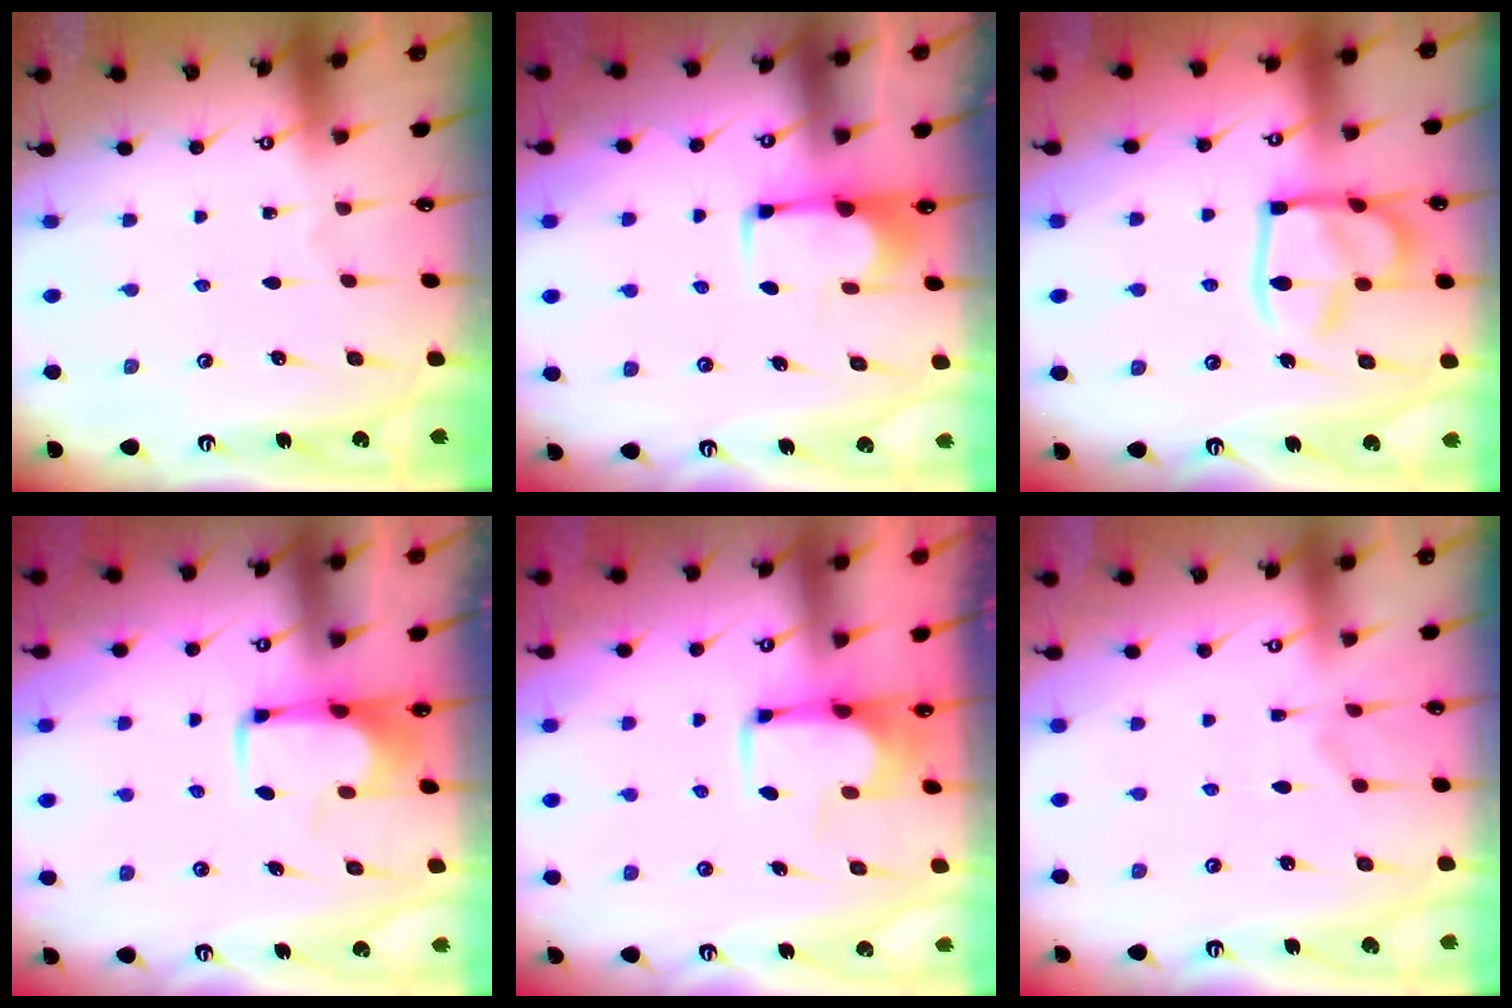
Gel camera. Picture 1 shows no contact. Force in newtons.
{"total": 1.1, "press": 1.1, "slide": 0.0}
{"total": 17.1, "press": 17.0, "slide": 1.9}
{"total": 2.1, "press": 2.1, "slide": 0.4}
{"total": 4.2, "press": 4.2, "slide": 0.5}
{"total": 1.3, "press": 0.5, "slide": 1.2}